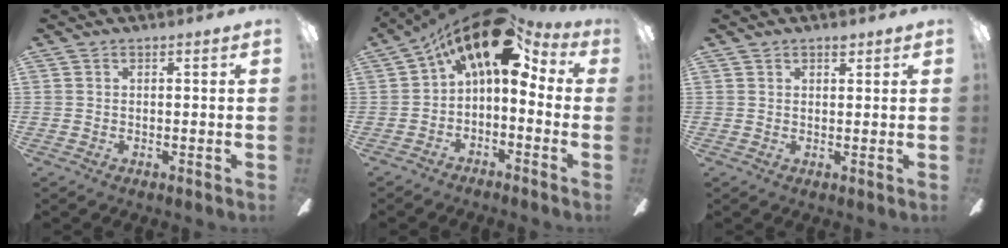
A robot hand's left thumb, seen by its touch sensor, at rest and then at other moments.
{"total": 14.7, "force": [7.1, 6.9, 11.0], "torque": [-0.173, -0.026, 0.122]}
{"total": 1.6, "force": [1.3, 0.8, 0.5], "torque": [0.006, -0.006, 0.021]}